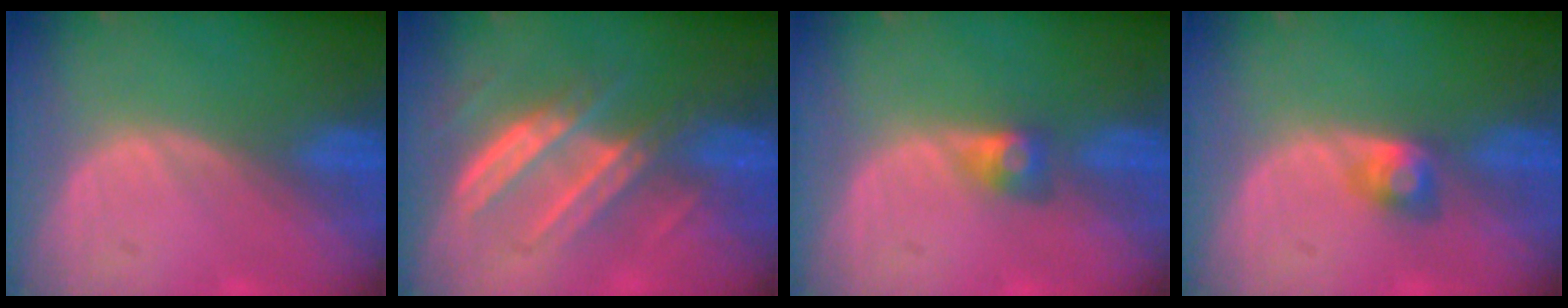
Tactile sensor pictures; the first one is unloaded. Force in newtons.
{"total": 7.6, "press": 6.9, "slide": 3.3}
{"total": 2.8, "press": 2.4, "slide": 1.5}
{"total": 2.6, "press": 2.5, "slide": 0.7}